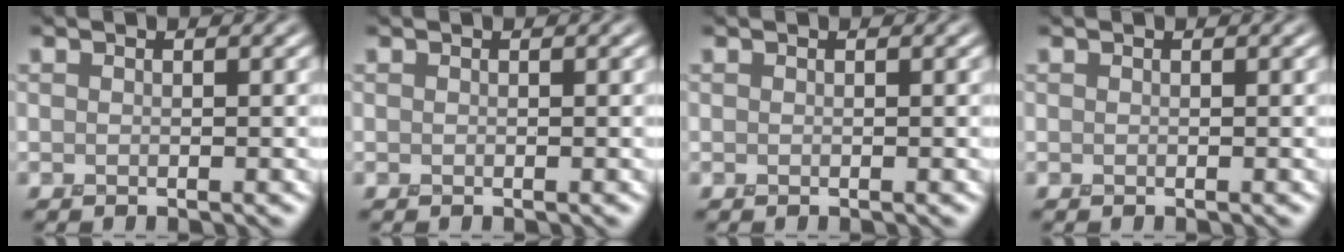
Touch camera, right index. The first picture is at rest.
{"total": 0.0}
{"total": 0.0}
{"total": 0.0}